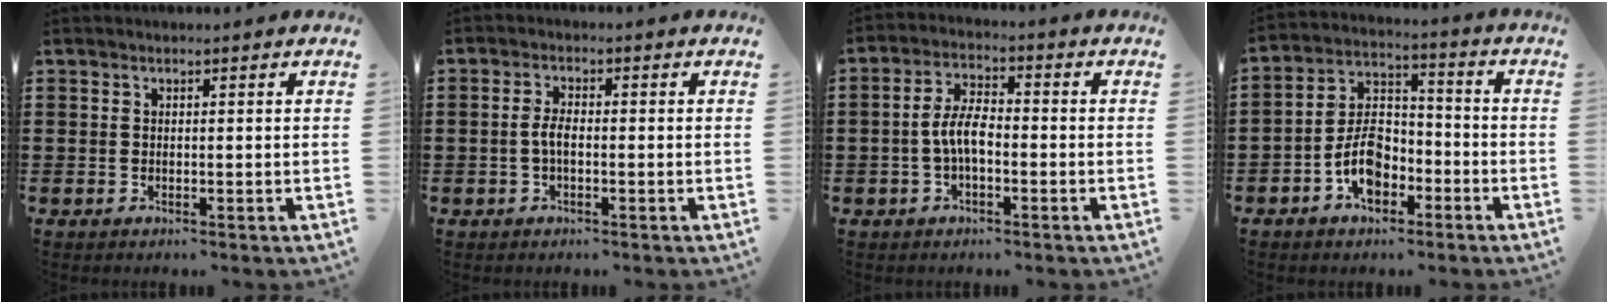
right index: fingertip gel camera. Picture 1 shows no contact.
{"total": 2.7, "force": [-0.6, 1.0, 2.5], "torque": [-0.062, -0.003, -0.016]}
{"total": 5.8, "force": [-1.1, 2.6, 5.1], "torque": [-0.111, 0.004, -0.025]}
{"total": 7.8, "force": [-3.6, 4.6, 5.1], "torque": [-0.113, 0.012, -0.070]}